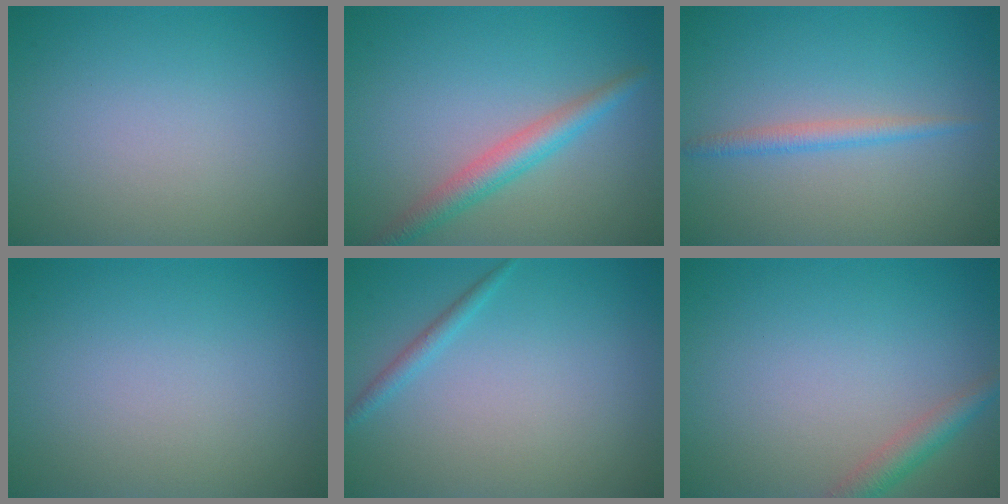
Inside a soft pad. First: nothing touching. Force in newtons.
{"total": 3.2, "press": 3.2, "slide": 0.1}
{"total": 1.6, "press": 1.6, "slide": 0.1}
{"total": 0.0}
{"total": 1.1, "press": 1.1, "slide": 0.1}
{"total": 2.4, "press": 2.4, "slide": 0.1}